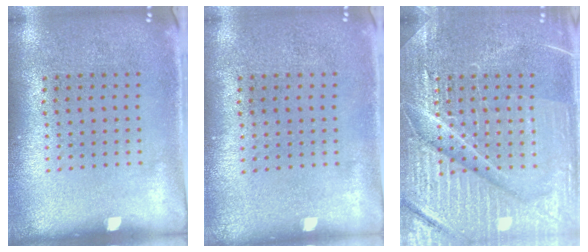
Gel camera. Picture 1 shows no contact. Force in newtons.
{"total": 0.0}
{"total": 7.1, "press": 7.1, "slide": 0.9}